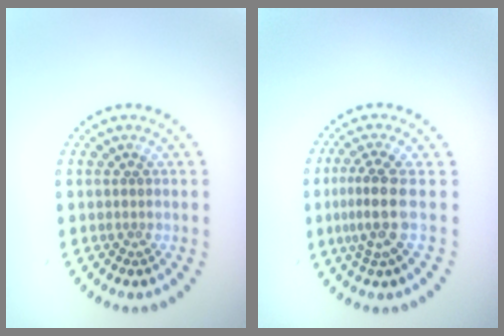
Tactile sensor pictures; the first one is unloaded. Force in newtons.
{"total": 3.3, "press": 2.6, "slide": 2.1}